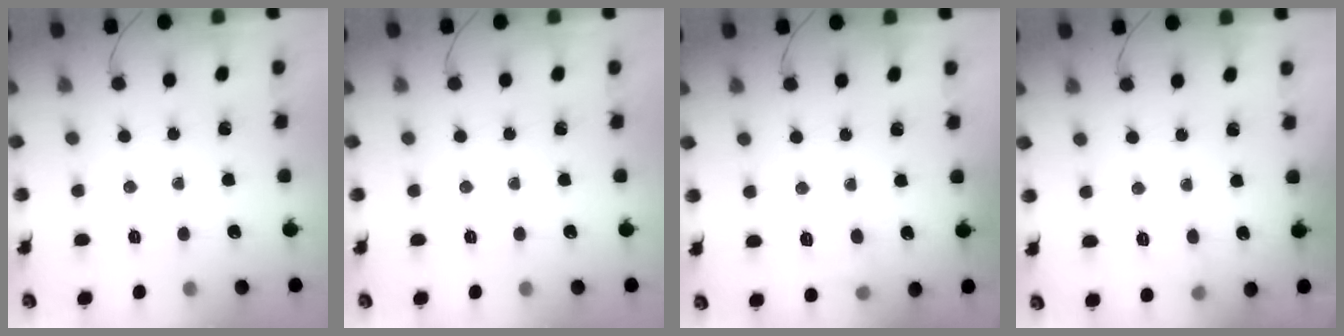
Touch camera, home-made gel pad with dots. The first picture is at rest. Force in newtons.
{"total": 0.0}
{"total": 7.7, "press": 7.5, "slide": 1.9}
{"total": 5.0, "press": 4.7, "slide": 1.8}